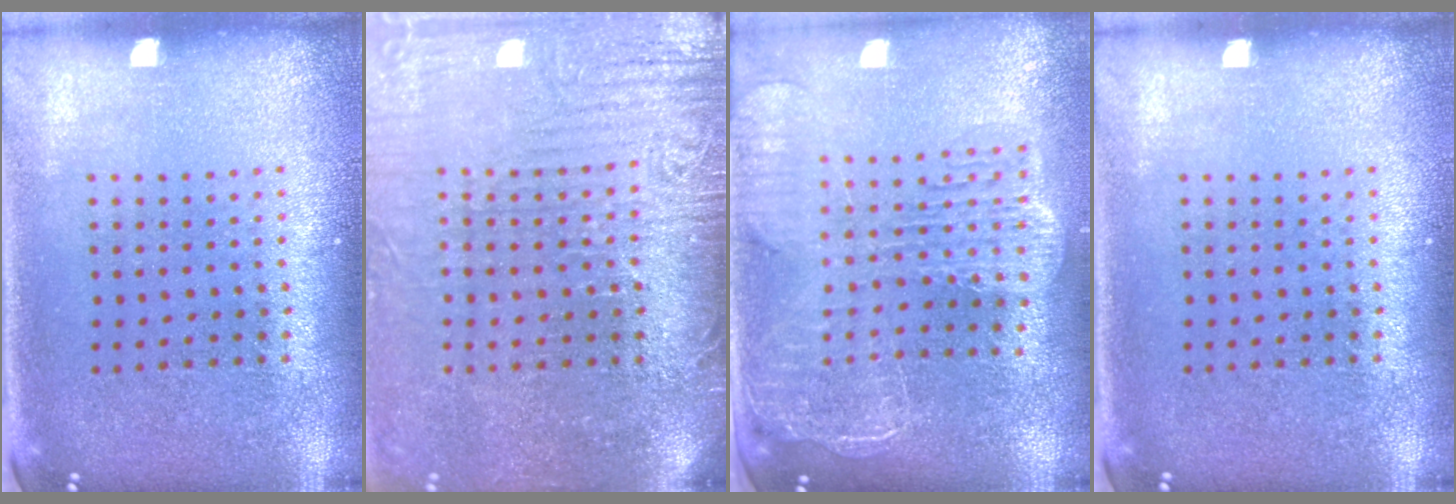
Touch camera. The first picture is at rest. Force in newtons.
{"total": 3.8, "press": 3.4, "slide": 1.7}
{"total": 2.7, "press": 2.3, "slide": 1.4}
{"total": 0.0}